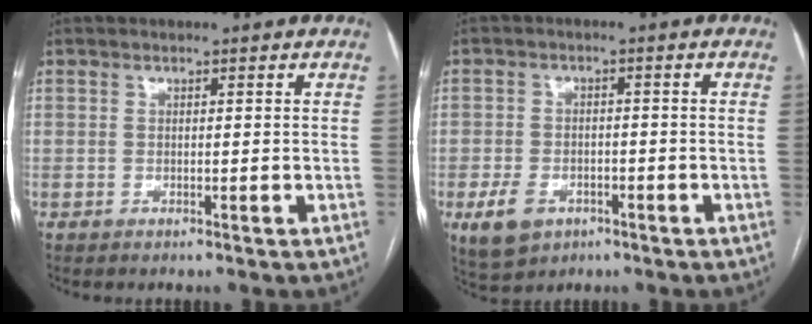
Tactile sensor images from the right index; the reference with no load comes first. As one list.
[{"total": 5.9, "force": [-2.7, 4.4, 3.0], "torque": [-0.061, 0.001, -0.032]}]